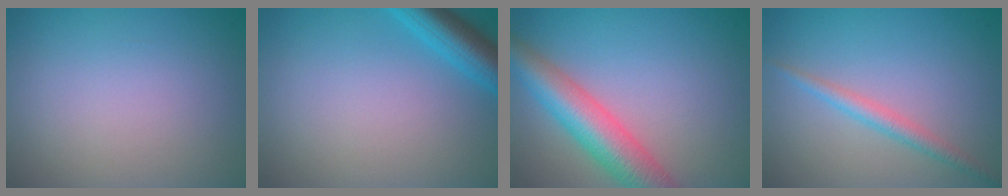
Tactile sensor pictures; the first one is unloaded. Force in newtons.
{"total": 4.1, "press": 4.1, "slide": 0.4}
{"total": 6.6, "press": 6.6, "slide": 0.3}
{"total": 2.0, "press": 2.0, "slide": 0.1}